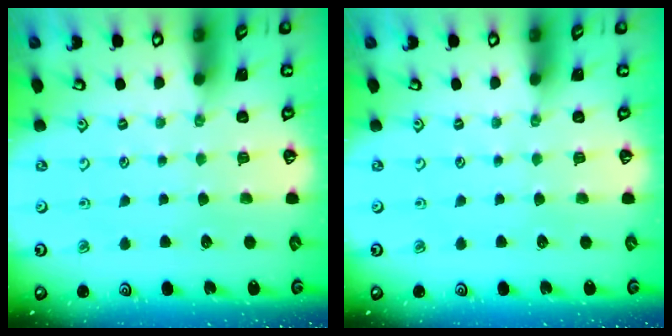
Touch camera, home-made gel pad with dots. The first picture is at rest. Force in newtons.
{"total": 0.0}